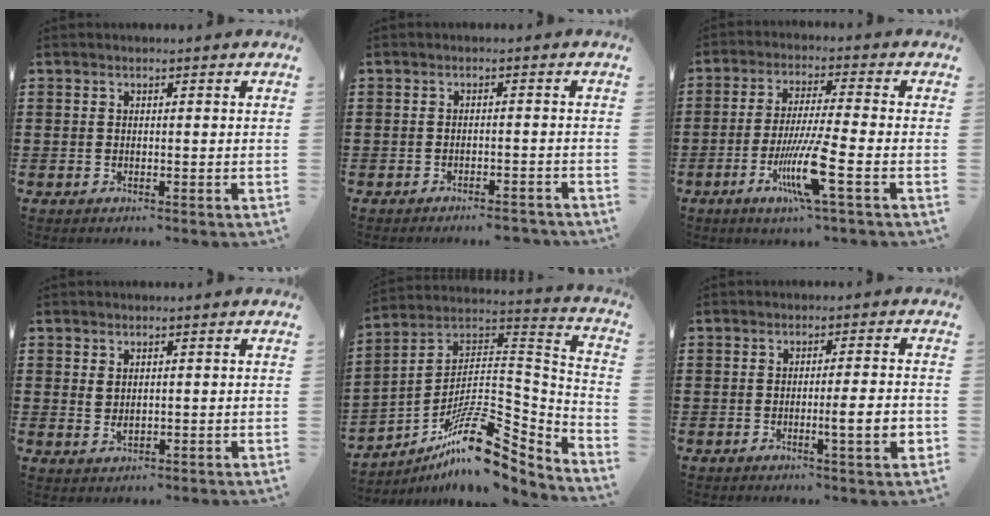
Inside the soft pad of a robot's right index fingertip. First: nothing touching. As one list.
[{"total": 2.1, "force": [-2.0, -0.1, 0.5], "torque": [-0.012, 0.000, -0.041]}, {"total": 9.5, "force": [-4.1, 0.3, 8.6], "torque": [-0.173, -0.014, -0.079]}, {"total": 1.4, "force": [0.6, 0.8, 1.0], "torque": [-0.023, 0.003, 0.010]}, {"total": 15.4, "force": [-10.1, 5.1, 10.4], "torque": [-0.161, 0.027, -0.180]}, {"total": 5.5, "force": [-1.3, 0.4, 5.3], "torque": [-0.079, -0.012, -0.021]}]